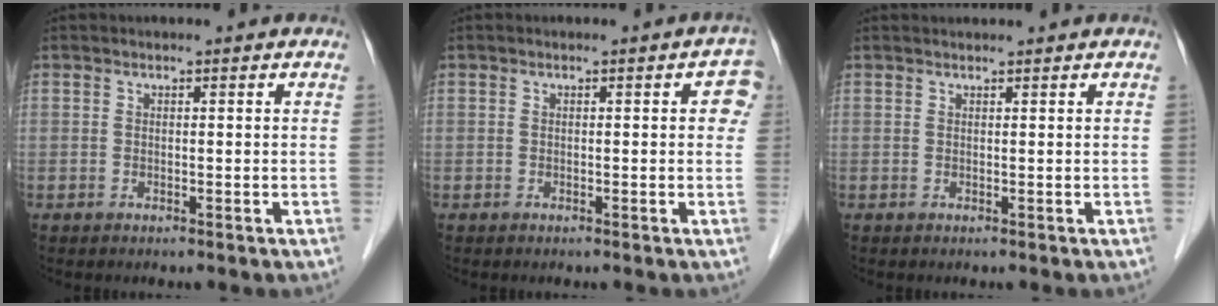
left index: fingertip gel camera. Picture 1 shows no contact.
{"total": 3.1, "force": [0.8, 1.4, 2.6], "torque": [-0.014, 0.008, 0.004]}
{"total": 1.5, "force": [1.4, 0.0, 0.3], "torque": [0.000, 0.016, 0.028]}